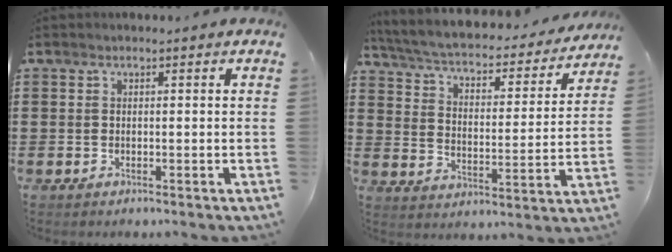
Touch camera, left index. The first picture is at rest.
{"total": 3.3, "force": [2.9, 0.6, 1.4], "torque": [-0.046, -0.027, 0.041]}